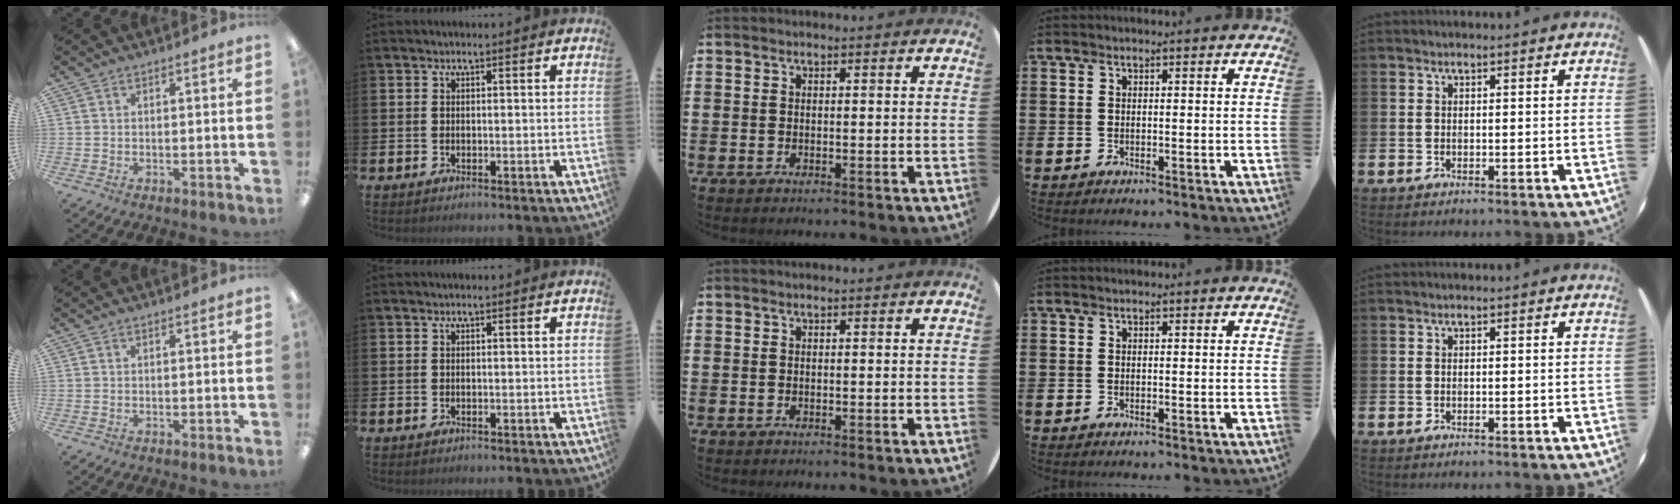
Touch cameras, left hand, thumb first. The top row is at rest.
{}